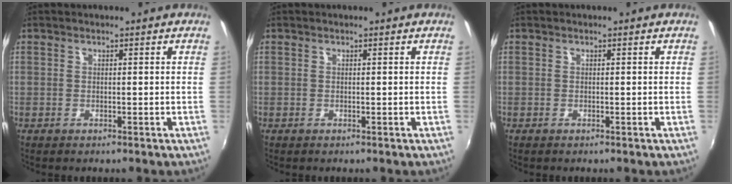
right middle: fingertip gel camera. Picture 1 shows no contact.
{"total": 0.0}
{"total": 0.0}